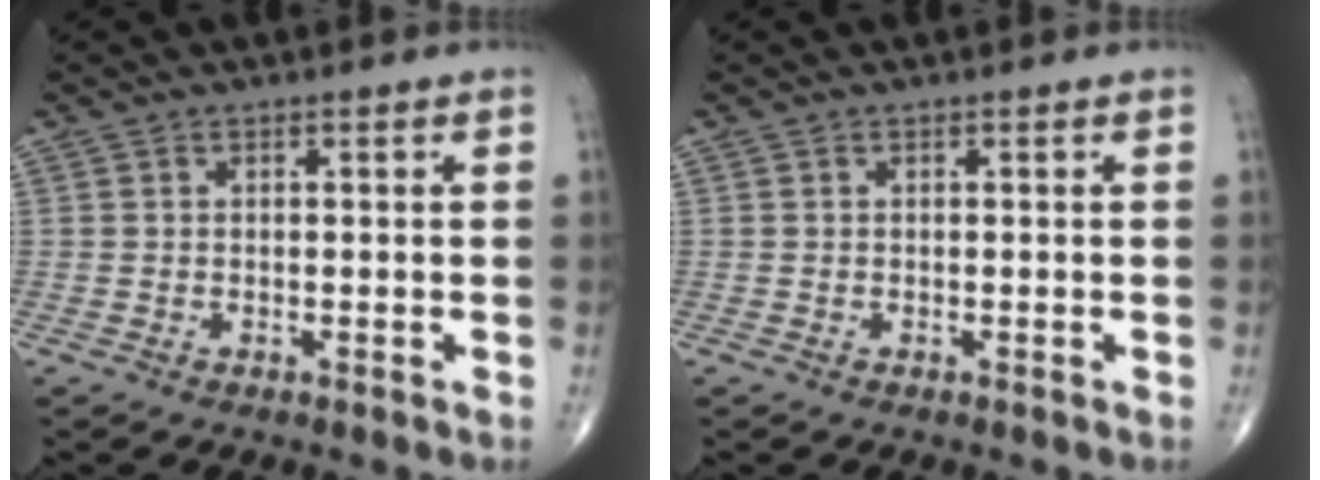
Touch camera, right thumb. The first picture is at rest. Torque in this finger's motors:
{"motor_torque": [0.00, 0.00, 0.00, 0.00, 0.00]}